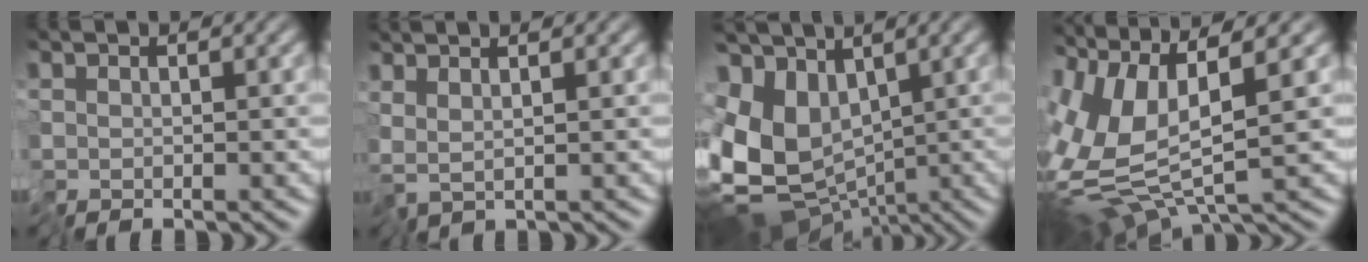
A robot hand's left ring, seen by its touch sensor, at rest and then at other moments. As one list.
[{"total": 1.7, "force": [1.0, -0.8, 1.0], "torque": [-0.026, -0.003, 0.029]}, {"total": 11.8, "force": [-0.6, 8.0, 8.7], "torque": [-0.203, -0.022, 0.031]}, {"total": 8.6, "force": [1.6, 2.5, 8.1], "torque": [-0.190, -0.001, 0.034]}]